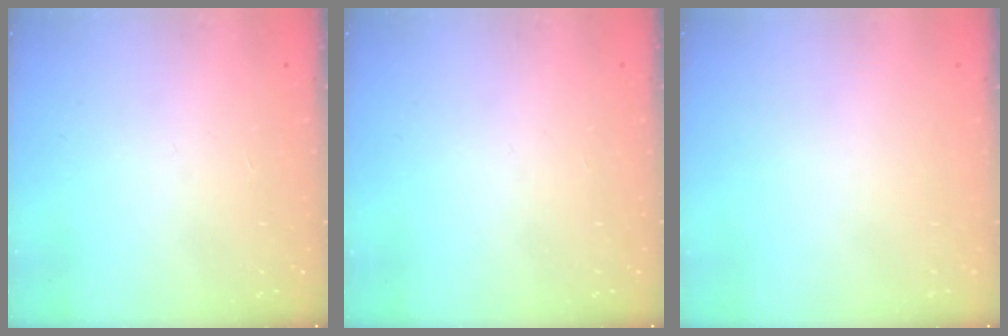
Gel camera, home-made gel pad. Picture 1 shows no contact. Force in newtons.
{"total": 0.0}
{"total": 0.0}